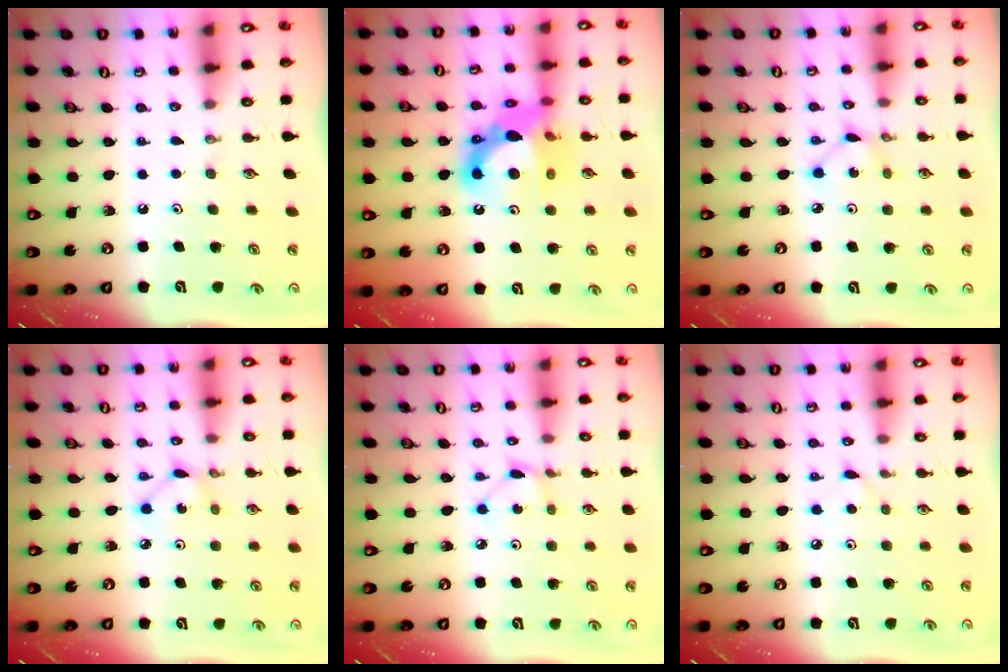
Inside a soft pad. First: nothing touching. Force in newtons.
{"total": 15.8, "press": 15.8, "slide": 1.3}
{"total": 1.7, "press": 1.7, "slide": 0.1}
{"total": 2.1, "press": 2.1, "slide": 0.1}
{"total": 1.5, "press": 1.5, "slide": 0.2}
{"total": 3.7, "press": 3.7, "slide": 0.5}